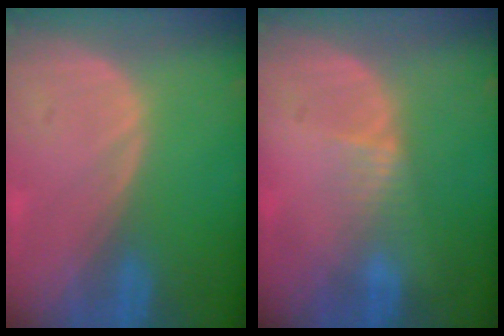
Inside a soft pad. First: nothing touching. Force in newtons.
{"total": 2.3, "press": 2.1, "slide": 1.0}